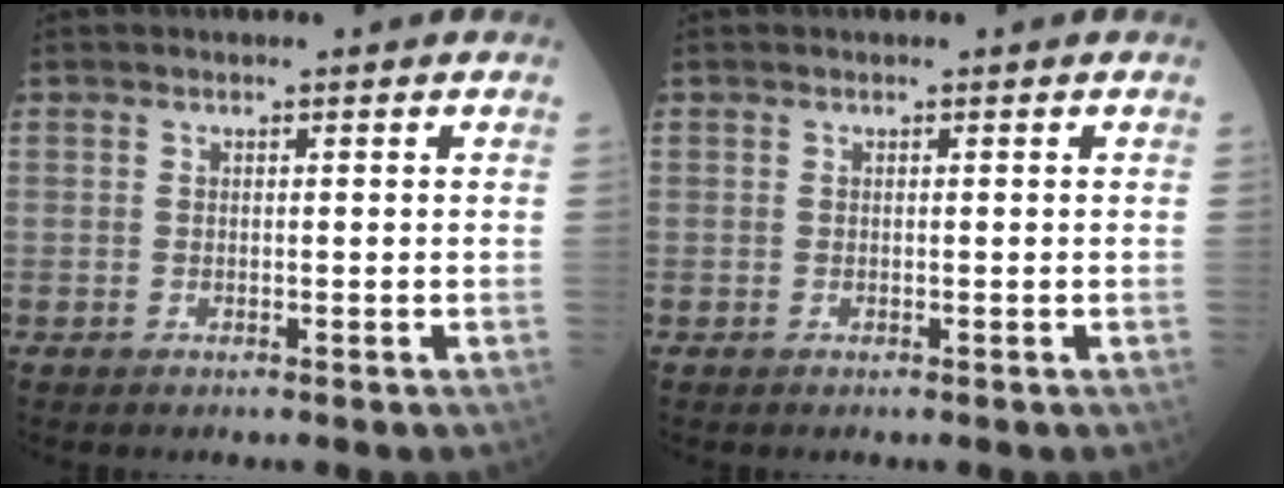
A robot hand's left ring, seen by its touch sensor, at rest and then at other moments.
{"total": 0.0}